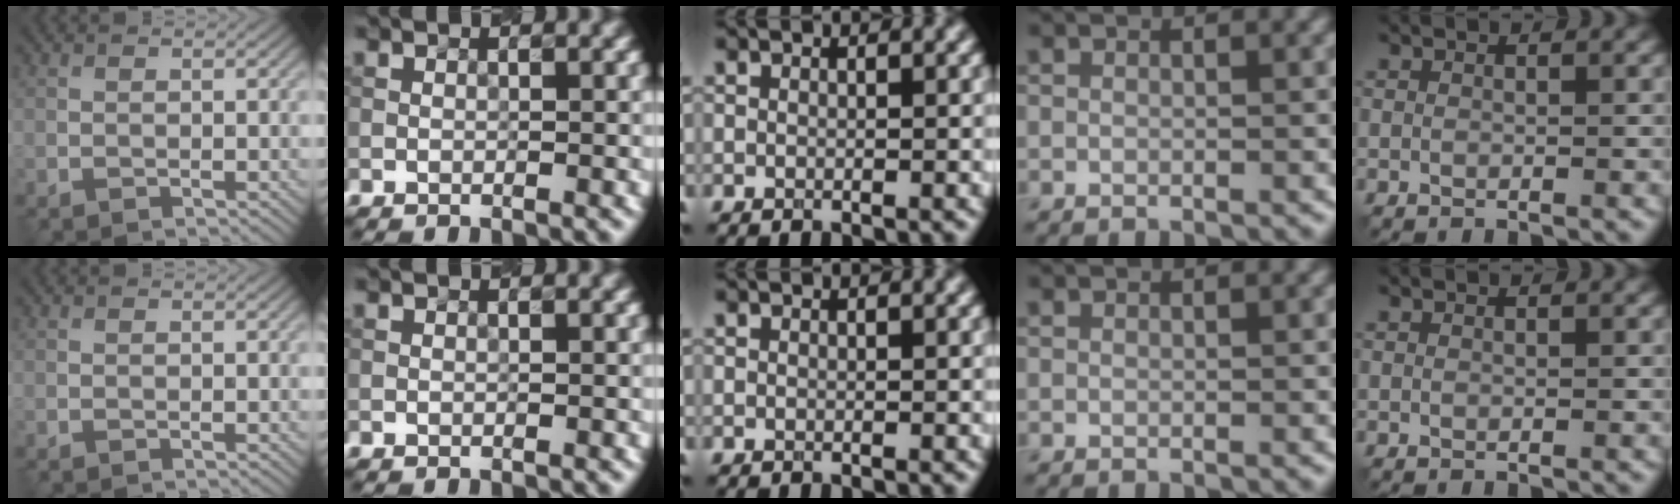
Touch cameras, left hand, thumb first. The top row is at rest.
{}